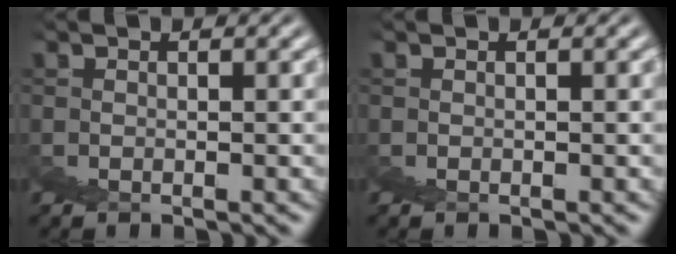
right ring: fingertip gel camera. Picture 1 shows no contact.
{"total": 0.0}